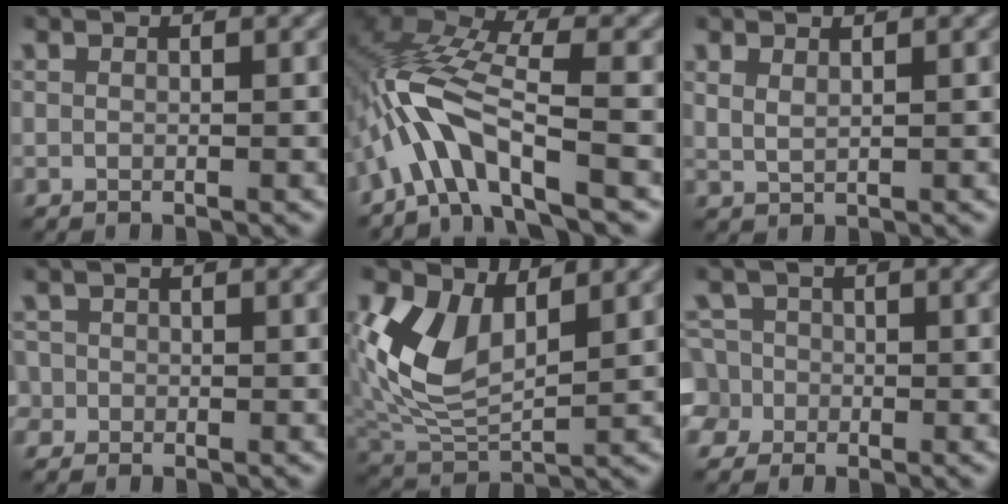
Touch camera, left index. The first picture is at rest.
{"total": 6.9, "force": [-3.6, 1.7, 5.6], "torque": [-0.115, 0.016, -0.077]}
{"total": 1.0, "force": [0.9, 0.2, 0.5], "torque": [-0.016, -0.002, 0.021]}
{"total": 1.4, "force": [-0.3, 1.3, 0.1], "torque": [0.007, 0.008, -0.018]}
{"total": 6.7, "force": [1.5, 4.0, 5.2], "torque": [-0.118, -0.009, 0.032]}
{"total": 4.5, "force": [-1.4, 4.1, 1.0], "torque": [-0.014, 0.023, -0.056]}